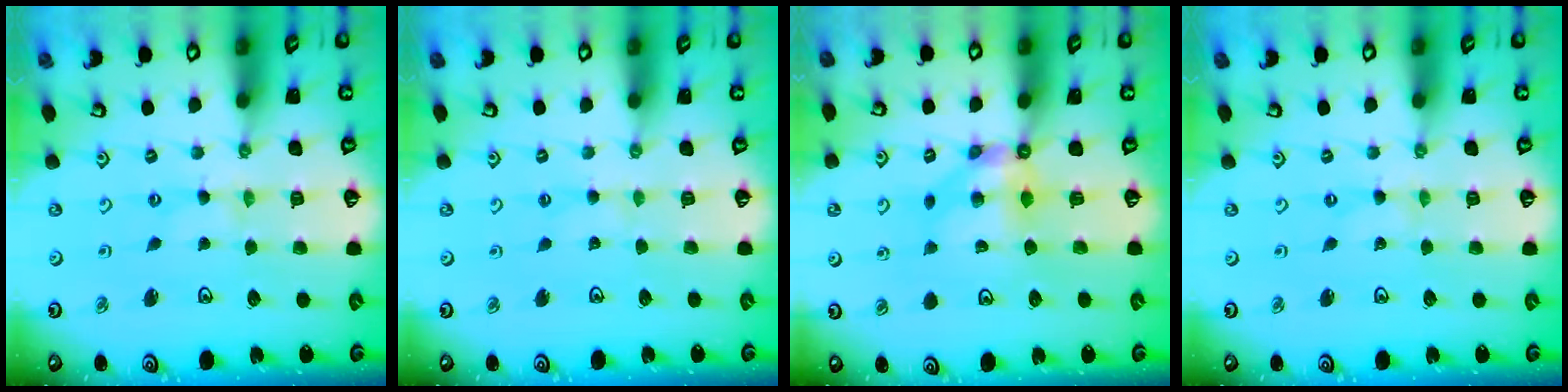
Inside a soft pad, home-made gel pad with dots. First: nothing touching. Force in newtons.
{"total": 1.1, "press": 1.1, "slide": 0.3}
{"total": 6.6, "press": 6.6, "slide": 0.3}
{"total": 0.0}